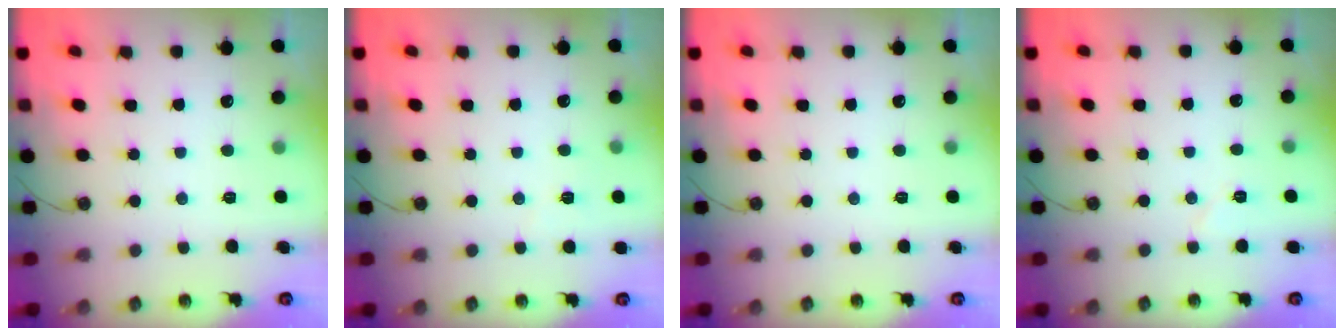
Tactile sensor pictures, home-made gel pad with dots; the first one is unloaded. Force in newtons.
{"total": 3.6, "press": 2.3, "slide": 2.7}
{"total": 0.0}
{"total": 4.1, "press": 3.7, "slide": 1.8}